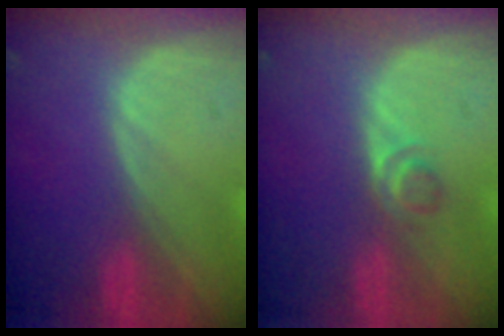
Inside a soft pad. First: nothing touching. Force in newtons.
{"total": 2.2, "press": 2.0, "slide": 0.9}